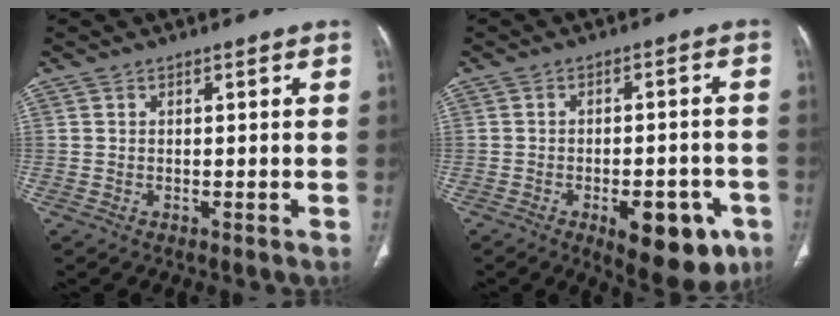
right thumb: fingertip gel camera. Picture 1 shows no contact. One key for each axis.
{"total": 13.0, "fx": -6.0, "fy": 5.9, "fz": 10.0, "tx": -0.103, "ty": 0.018, "tz": -0.070}